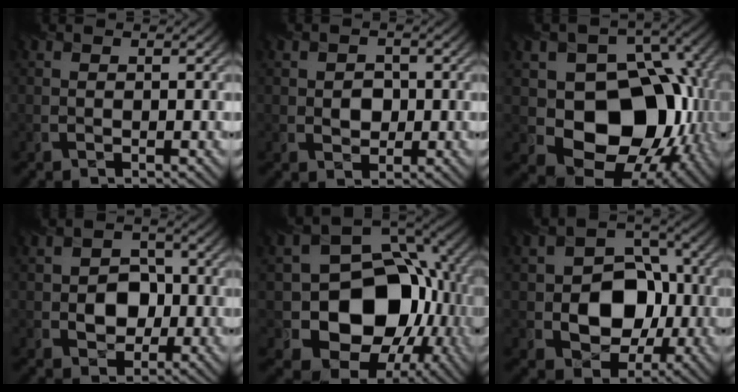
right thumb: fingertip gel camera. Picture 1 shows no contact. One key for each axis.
{"total": 2.5, "fx": -0.1, "fy": 2.2, "fz": 1.3, "tx": -0.028, "ty": -0.004, "tz": -0.006}
{"total": 15.3, "fx": -1.0, "fy": 11.5, "fz": 10.1, "tx": -0.139, "ty": -0.028, "tz": -0.015}
{"total": 4.9, "fx": -0.7, "fy": 4.0, "fz": 2.7, "tx": -0.044, "ty": -0.001, "tz": -0.021}
{"total": 16.7, "fx": -3.0, "fy": 12.8, "fz": 10.3, "tx": -0.156, "ty": -0.039, "tz": -0.041}
{"total": 10.4, "fx": -1.4, "fy": 8.0, "fz": 6.5, "tx": -0.106, "ty": -0.002, "tz": -0.033}